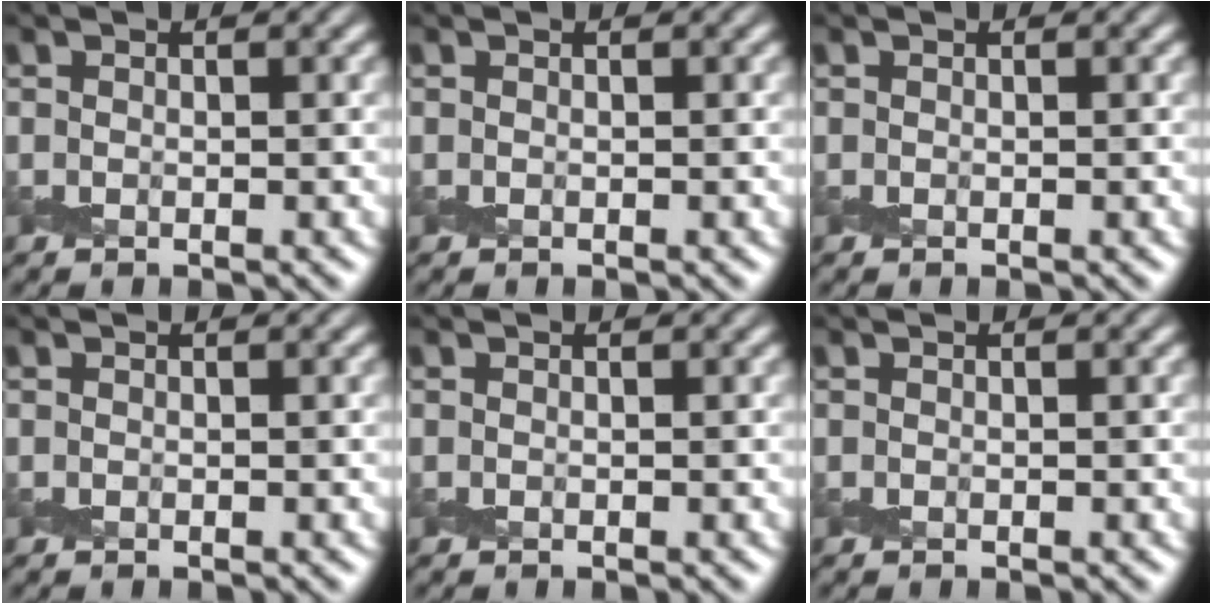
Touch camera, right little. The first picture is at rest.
{"total": 0.0}
{"total": 0.0}
{"total": 0.0}
{"total": 0.0}
{"total": 0.0}